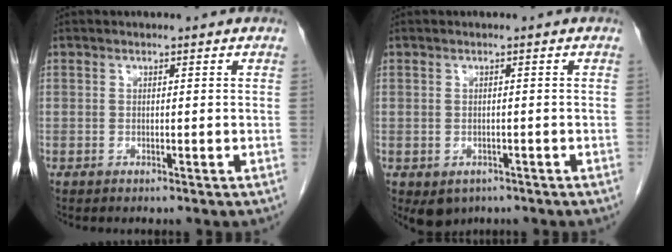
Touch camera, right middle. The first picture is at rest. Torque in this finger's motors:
{"motor_torque": [0.01, 0.00, 0.00, 0.00]}